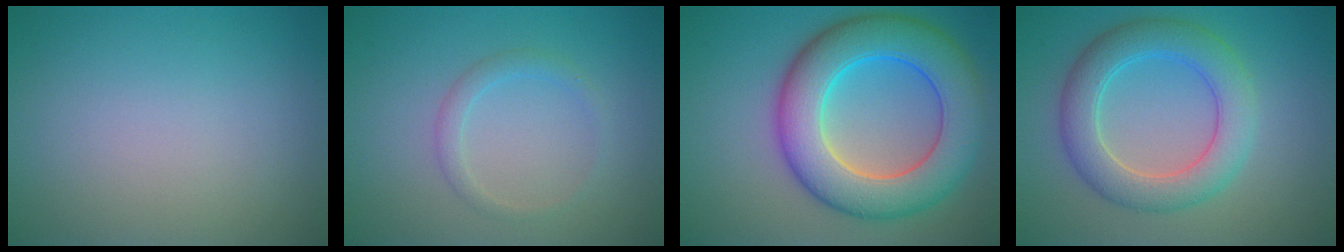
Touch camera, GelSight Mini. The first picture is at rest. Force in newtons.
{"total": 1.5, "press": 1.5, "slide": 0.1}
{"total": 10.2, "press": 10.2, "slide": 0.1}
{"total": 5.6, "press": 5.6, "slide": 0.2}